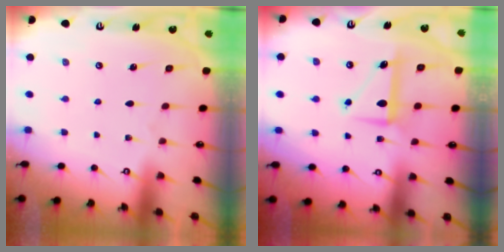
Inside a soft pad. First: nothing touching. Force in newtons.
{"total": 7.7, "press": 7.6, "slide": 0.6}